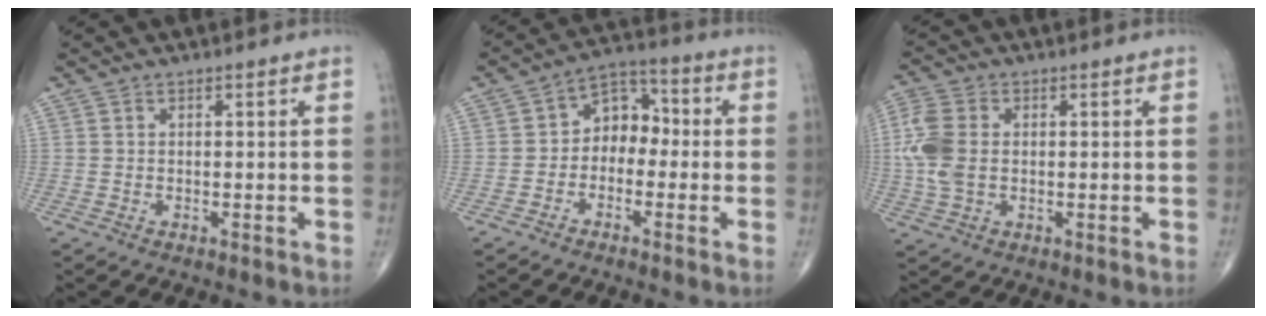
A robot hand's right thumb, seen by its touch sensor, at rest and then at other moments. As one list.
[{"total": 7.1, "force": [-1.3, 5.3, 4.6], "torque": [-0.036, 0.038, -0.042]}, {"total": 8.1, "force": [0.1, 5.4, 6.1], "torque": [-0.156, 0.007, 0.000]}]